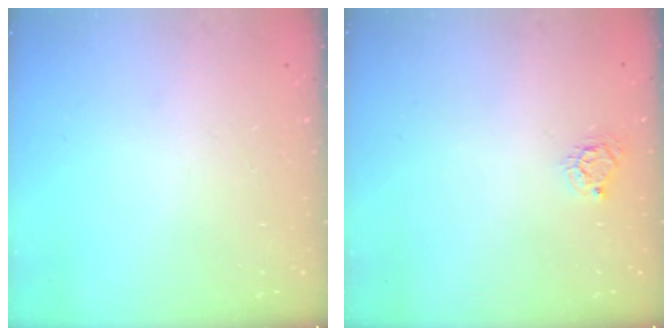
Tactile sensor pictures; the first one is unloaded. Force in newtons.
{"total": 5.7, "press": 5.7, "slide": 0.3}